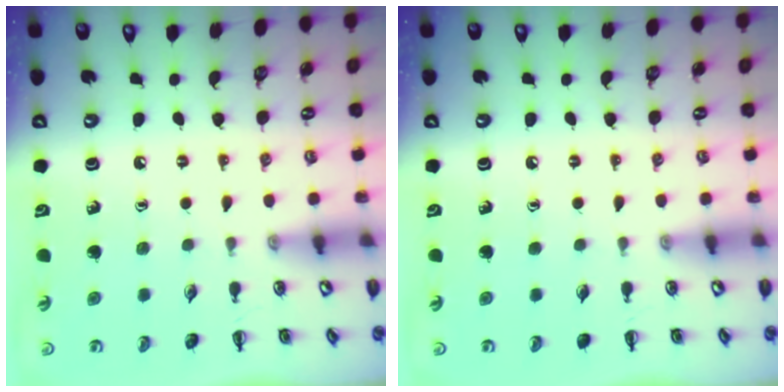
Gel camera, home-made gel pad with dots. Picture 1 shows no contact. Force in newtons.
{"total": 0.0}